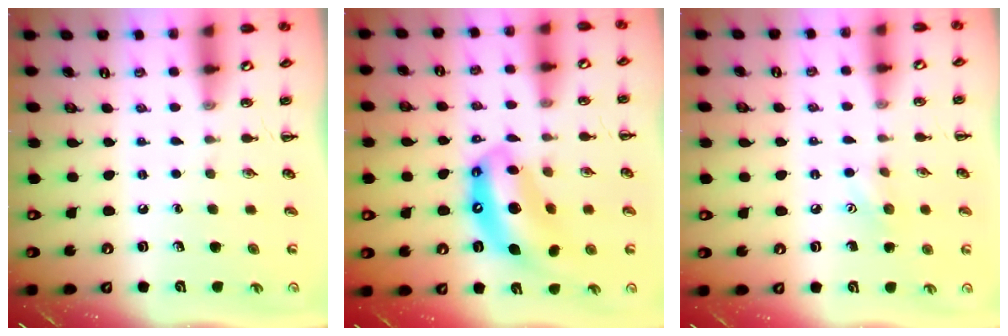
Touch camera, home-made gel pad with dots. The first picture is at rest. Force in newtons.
{"total": 12.8, "press": 12.4, "slide": 3.2}
{"total": 6.5, "press": 6.4, "slide": 1.2}